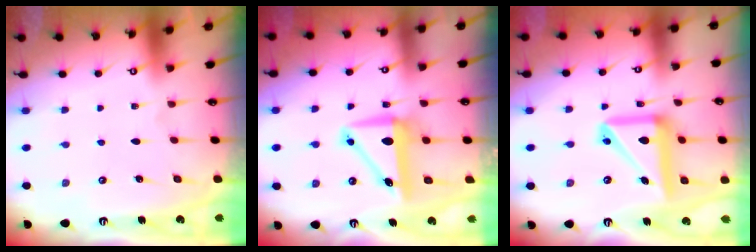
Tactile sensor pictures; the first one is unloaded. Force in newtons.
{"total": 8.4, "press": 8.2, "slide": 1.7}
{"total": 14.9, "press": 14.7, "slide": 2.3}